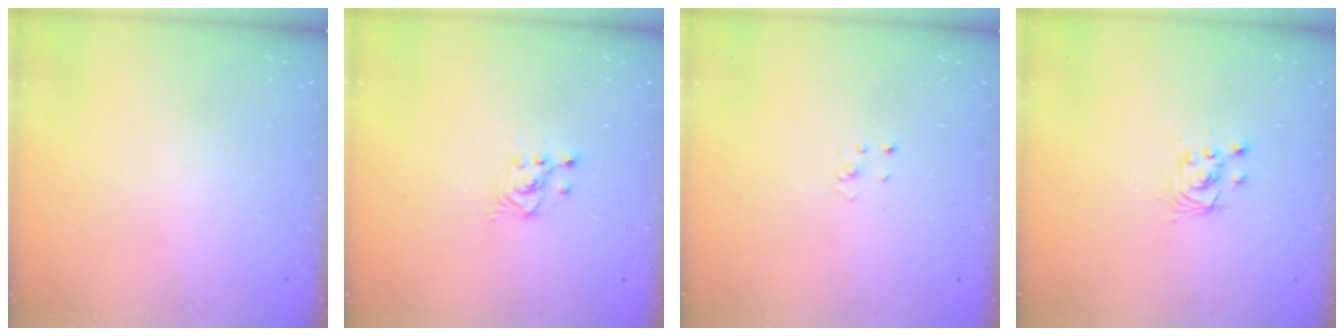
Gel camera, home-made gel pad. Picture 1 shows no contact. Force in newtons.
{"total": 2.5, "press": 2.5, "slide": 0.3}
{"total": 1.5, "press": 1.5, "slide": 0.1}
{"total": 3.3, "press": 3.3, "slide": 0.3}